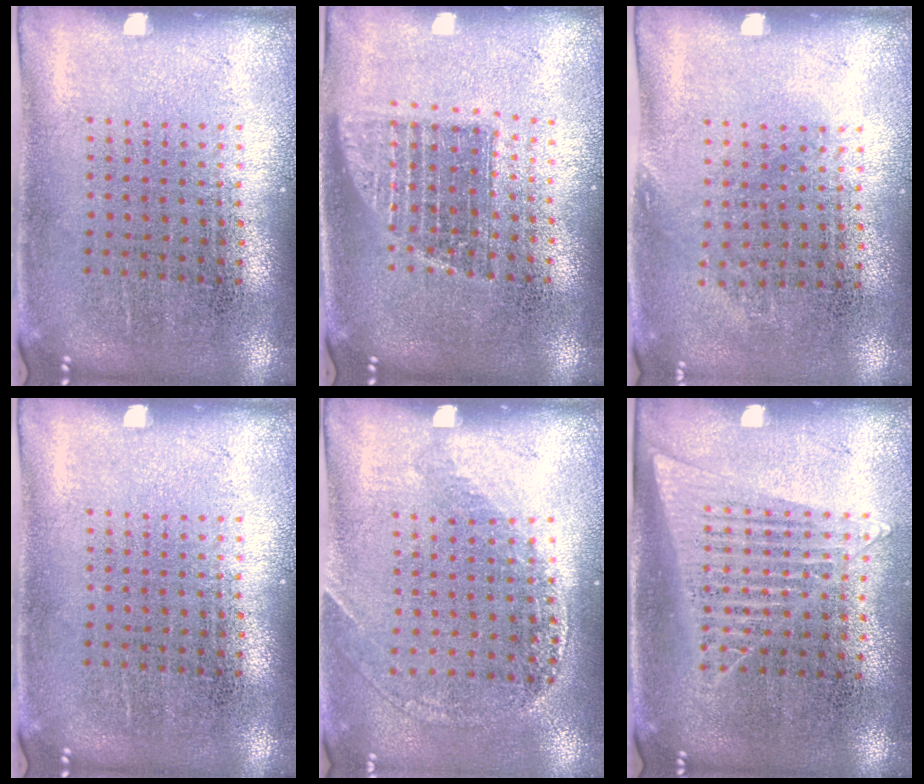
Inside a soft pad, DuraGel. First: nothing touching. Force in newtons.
{"total": 1.3, "press": 1.1, "slide": 0.8}
{"total": 0.7, "press": 0.6, "slide": 0.5}
{"total": 0.0}
{"total": 1.2, "press": 1.1, "slide": 0.4}
{"total": 1.4, "press": 1.3, "slide": 0.5}